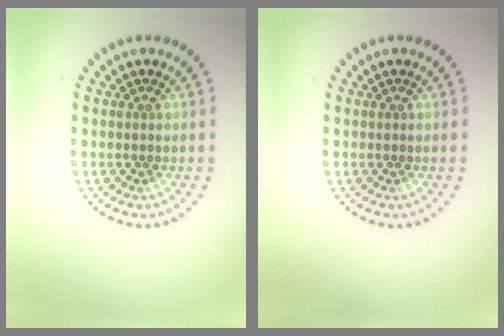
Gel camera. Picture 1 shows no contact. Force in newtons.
{"total": 0.0}